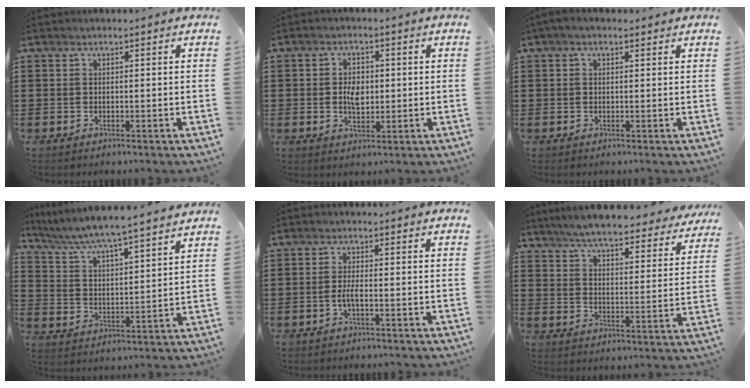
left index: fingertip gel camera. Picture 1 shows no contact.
{"total": 4.0, "force": [0.1, 2.3, 3.2], "torque": [-0.056, 0.004, -0.001]}
{"total": 1.1, "force": [0.3, 0.6, 0.9], "torque": [-0.018, 0.005, 0.005]}
{"total": 5.5, "force": [5.1, -0.6, 1.9], "torque": [-0.060, -0.037, 0.081]}
{"total": 2.2, "force": [-0.8, 0.2, 2.0], "torque": [-0.046, -0.003, -0.016]}
{"total": 6.6, "force": [6.2, 0.0, 2.1], "torque": [-0.069, -0.041, 0.108]}